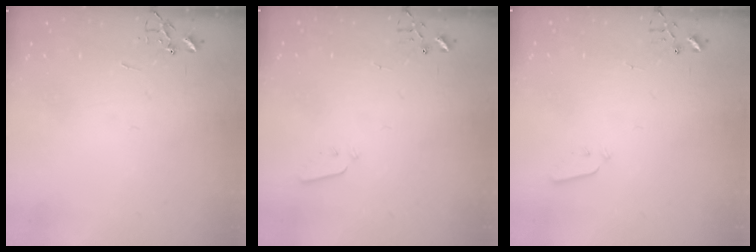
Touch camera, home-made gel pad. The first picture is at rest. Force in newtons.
{"total": 2.5, "press": 2.5, "slide": 0.4}
{"total": 2.5, "press": 2.5, "slide": 0.4}